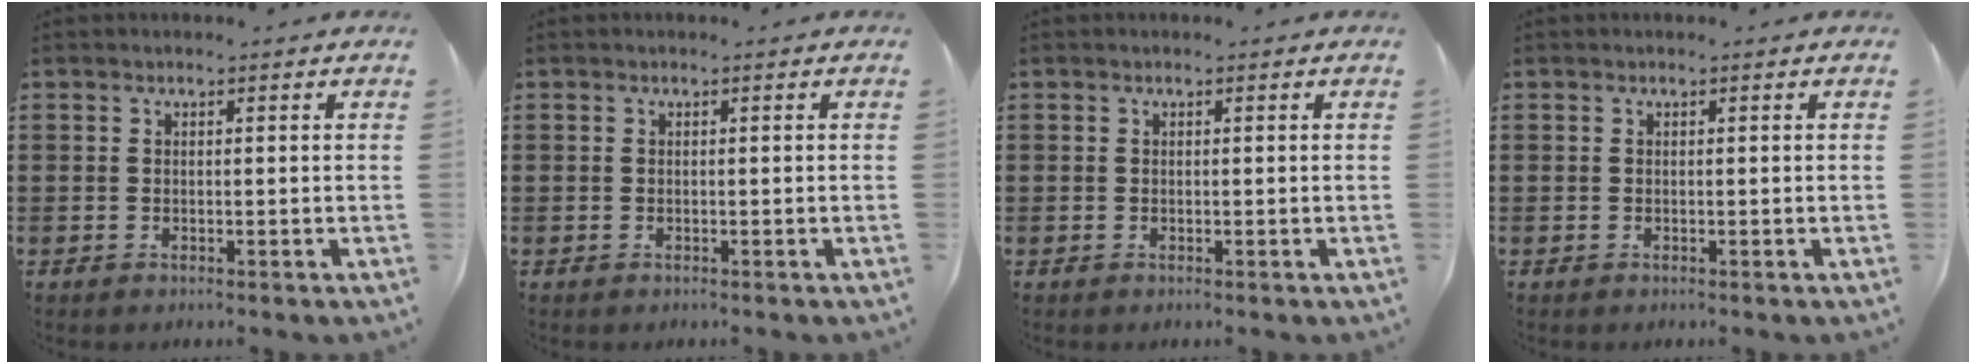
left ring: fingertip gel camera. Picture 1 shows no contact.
{"total": 0.0}
{"total": 0.0}
{"total": 0.0}